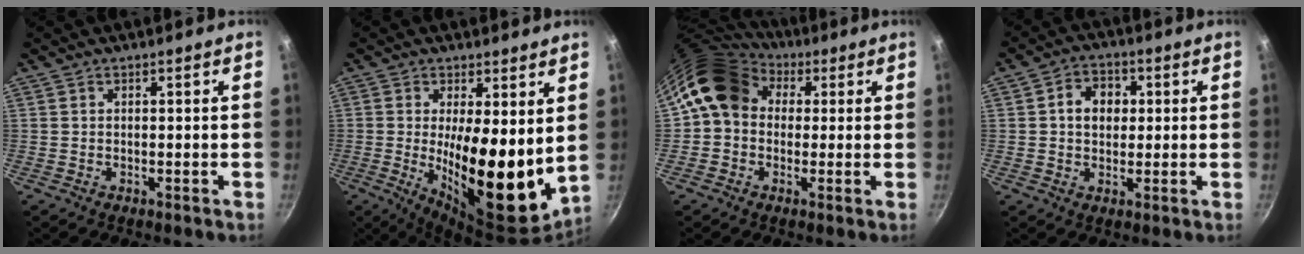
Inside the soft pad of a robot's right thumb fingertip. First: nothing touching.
{"total": 17.9, "force": [1.0, 6.3, 16.7], "torque": [-0.230, -0.042, 0.020]}
{"total": 12.0, "force": [2.9, 9.8, 6.2], "torque": [-0.084, 0.015, 0.030]}
{"total": 6.9, "force": [1.1, 5.4, 4.1], "torque": [-0.040, 0.008, 0.008]}